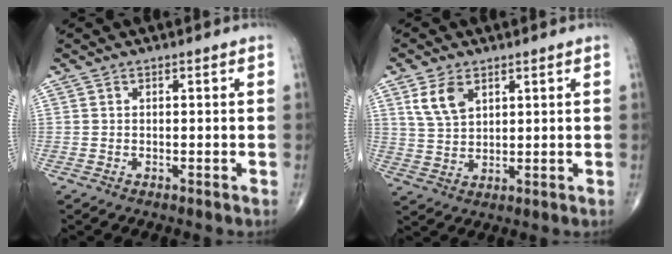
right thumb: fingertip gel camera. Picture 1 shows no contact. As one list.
[{"total": 6.2, "force": [3.0, 3.7, 4.0], "torque": [-0.069, -0.011, 0.066]}]